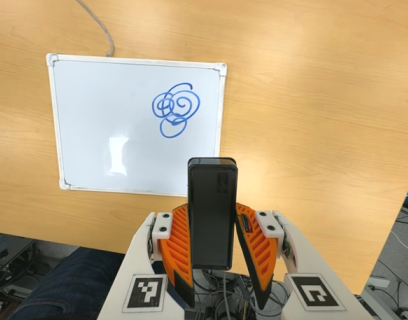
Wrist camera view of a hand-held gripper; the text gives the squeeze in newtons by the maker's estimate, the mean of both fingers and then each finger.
{"total": 5.7, "left": 4.9, "right": 6.4}